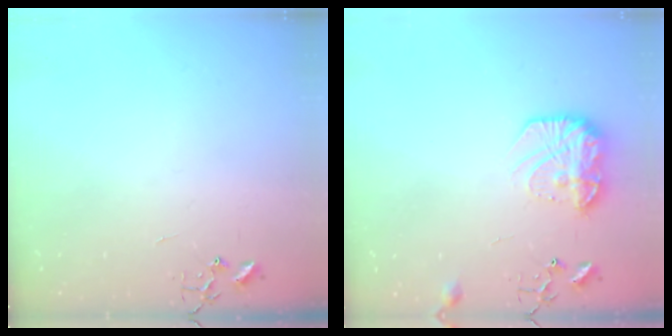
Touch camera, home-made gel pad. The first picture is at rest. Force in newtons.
{"total": 13.9, "press": 13.8, "slide": 0.8}